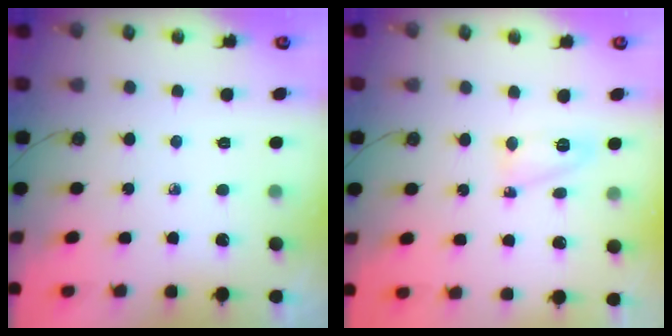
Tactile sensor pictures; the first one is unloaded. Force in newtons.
{"total": 6.2, "press": 6.2, "slide": 0.5}